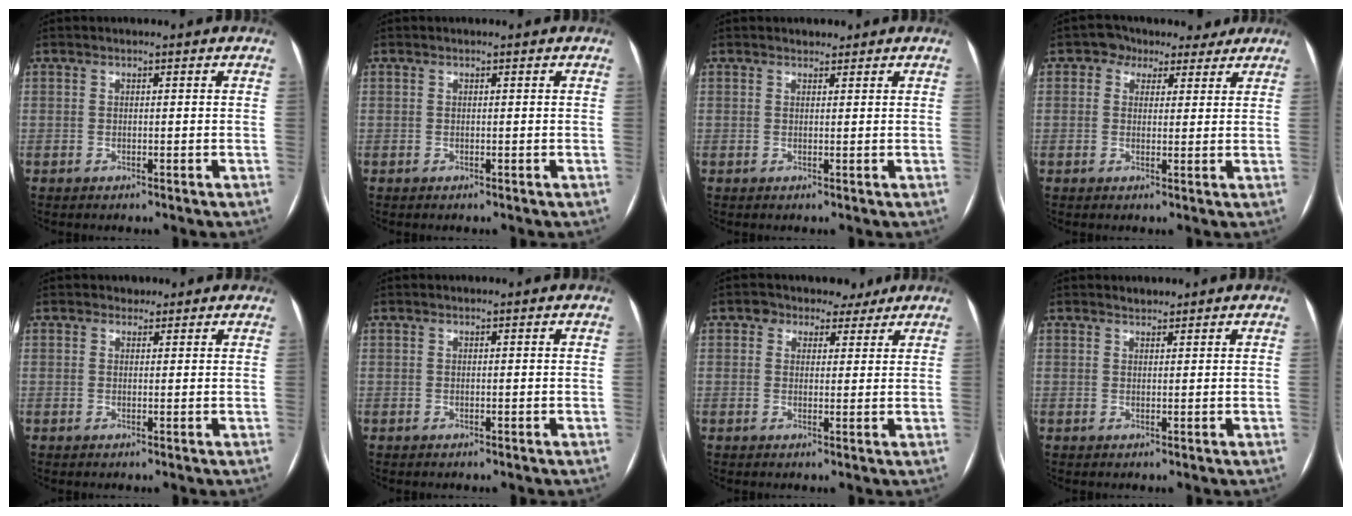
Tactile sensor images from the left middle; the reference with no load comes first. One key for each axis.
{"total": 0.0}
{"total": 1.1, "fx": 0.9, "fy": 0.6, "fz": 0.2, "tx": -0.005, "ty": 0.004, "tz": 0.011}
{"total": 5.5, "fx": 3.5, "fy": 3.9, "fz": 1.3, "tx": -0.014, "ty": 0.027, "tz": 0.047}
{"total": 1.6, "fx": 1.1, "fy": 1.2, "fz": -0.1, "tx": 0.011, "ty": 0.005, "tz": 0.008}
{"total": 0.0}
{"total": 4.7, "fx": 3.3, "fy": 3.2, "fz": 1.1, "tx": -0.008, "ty": 0.018, "tz": 0.045}
{"total": 1.0, "fx": 0.9, "fy": 0.4, "fz": 0.1, "tx": -0.007, "ty": 0.004, "tz": 0.016}